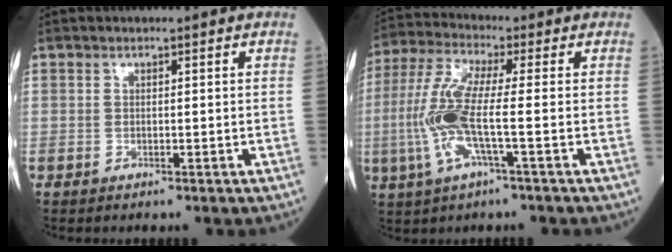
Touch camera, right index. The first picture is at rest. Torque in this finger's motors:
{"motor_torque": [2.04, -0.04, 0.93, 0.21]}